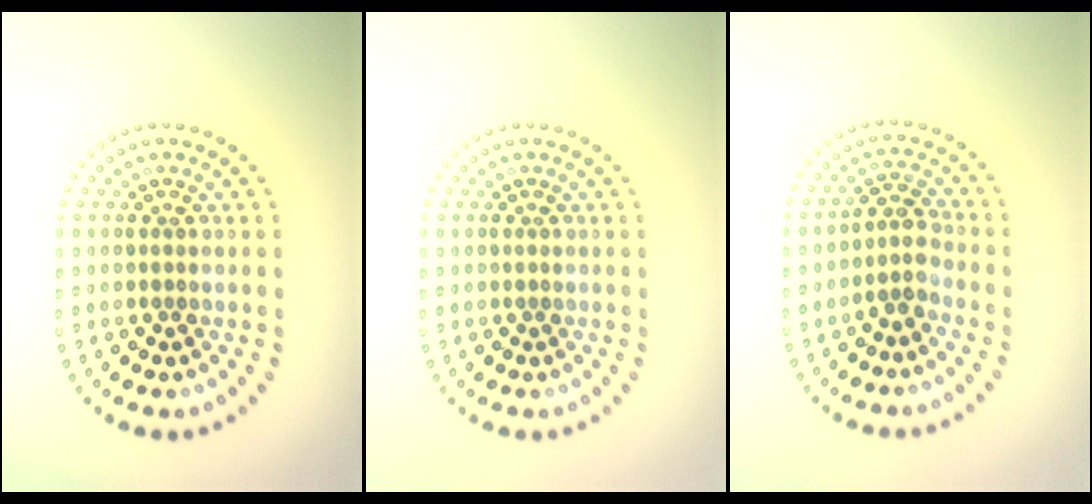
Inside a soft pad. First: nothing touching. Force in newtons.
{"total": 0.0}
{"total": 2.4, "press": 1.9, "slide": 1.4}